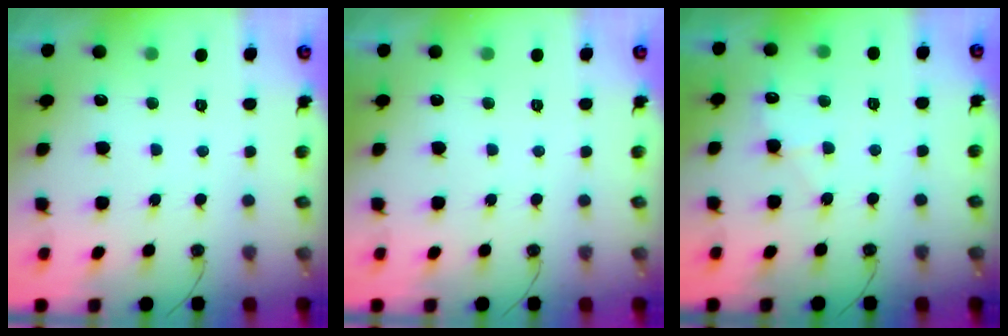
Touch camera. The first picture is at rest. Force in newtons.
{"total": 0.0}
{"total": 5.1, "press": 5.0, "slide": 0.6}